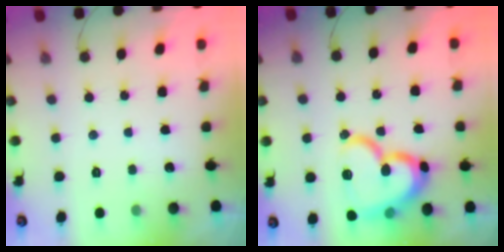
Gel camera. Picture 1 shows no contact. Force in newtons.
{"total": 19.9, "press": 19.8, "slide": 2.2}